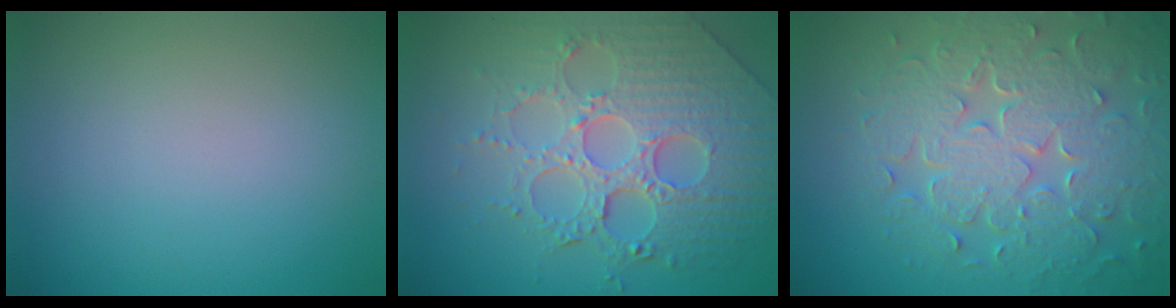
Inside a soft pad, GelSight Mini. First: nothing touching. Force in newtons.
{"total": 8.1, "press": 6.0, "slide": 5.5}
{"total": 8.4, "press": 6.1, "slide": 5.8}